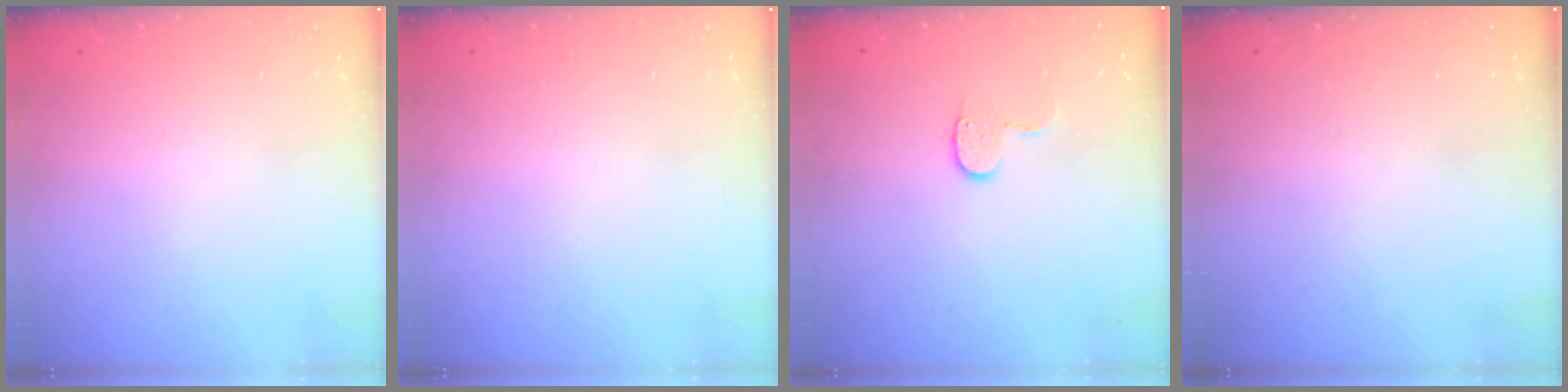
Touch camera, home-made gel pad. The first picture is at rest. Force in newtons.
{"total": 0.0}
{"total": 5.5, "press": 5.5, "slide": 0.6}
{"total": 0.0}